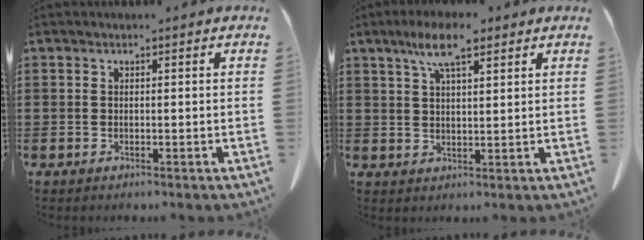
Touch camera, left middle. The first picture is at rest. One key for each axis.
{"total": 6.9, "fx": 4.4, "fy": 1.5, "fz": 5.1, "tx": -0.110, "ty": 0.001, "tz": 0.076}